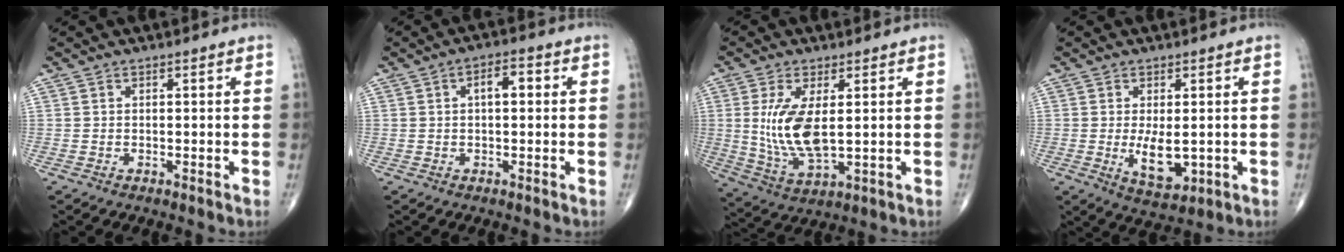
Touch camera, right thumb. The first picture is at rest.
{"total": 4.2, "force": [0.7, 1.9, 3.6], "torque": [-0.052, 0.010, 0.007]}
{"total": 11.1, "force": [1.3, 4.6, 10.0], "torque": [-0.207, -0.020, 0.037]}
{"total": 6.4, "force": [-0.5, 3.0, 5.7], "torque": [-0.087, -0.017, 0.005]}